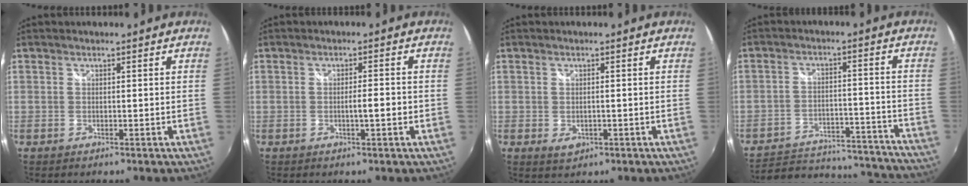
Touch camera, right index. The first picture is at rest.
{"total": 2.5, "force": [-0.5, 0.3, 2.4], "torque": [-0.037, -0.001, -0.010]}
{"total": 2.7, "force": [-0.5, 1.7, 2.1], "torque": [-0.037, -0.006, -0.003]}
{"total": 25.6, "force": [-23.1, 7.1, 8.5], "torque": [-0.158, 0.010, -0.287]}